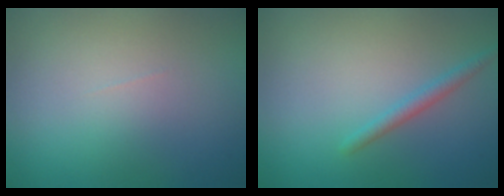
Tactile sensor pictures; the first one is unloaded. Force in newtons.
{"total": 1.5, "press": 1.5, "slide": 0.1}